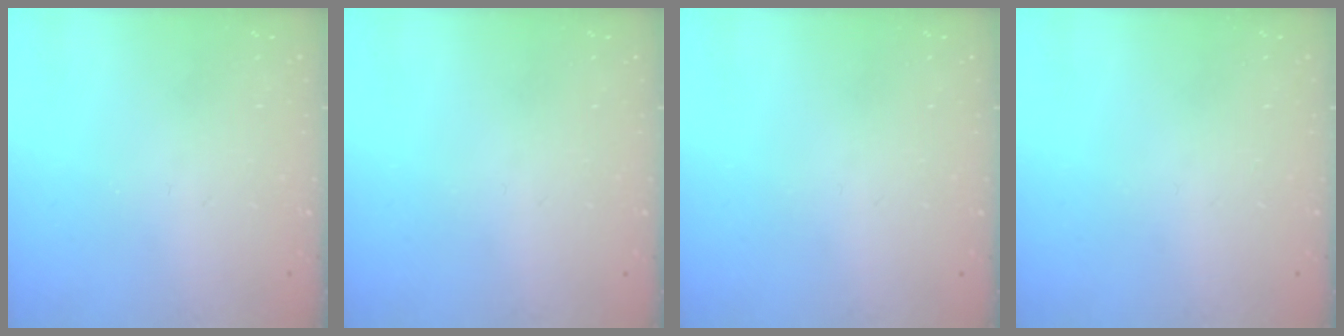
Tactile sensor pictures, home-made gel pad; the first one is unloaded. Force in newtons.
{"total": 0.0}
{"total": 0.0}
{"total": 0.0}